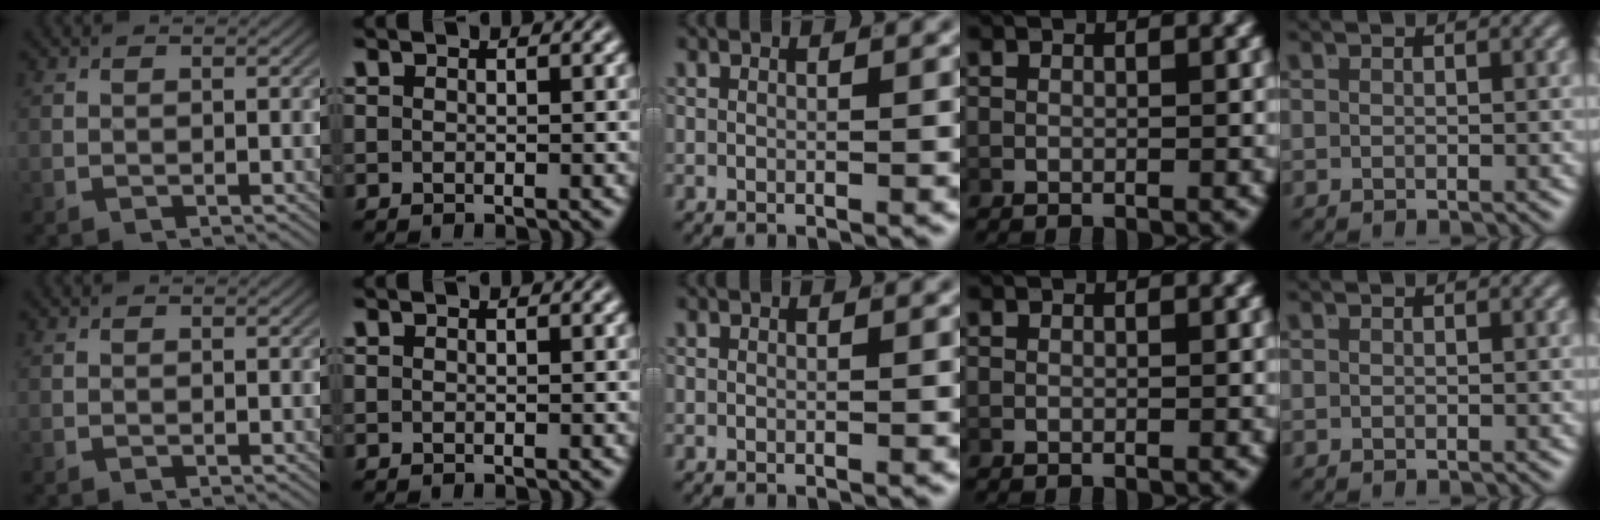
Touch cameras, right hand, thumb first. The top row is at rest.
{}